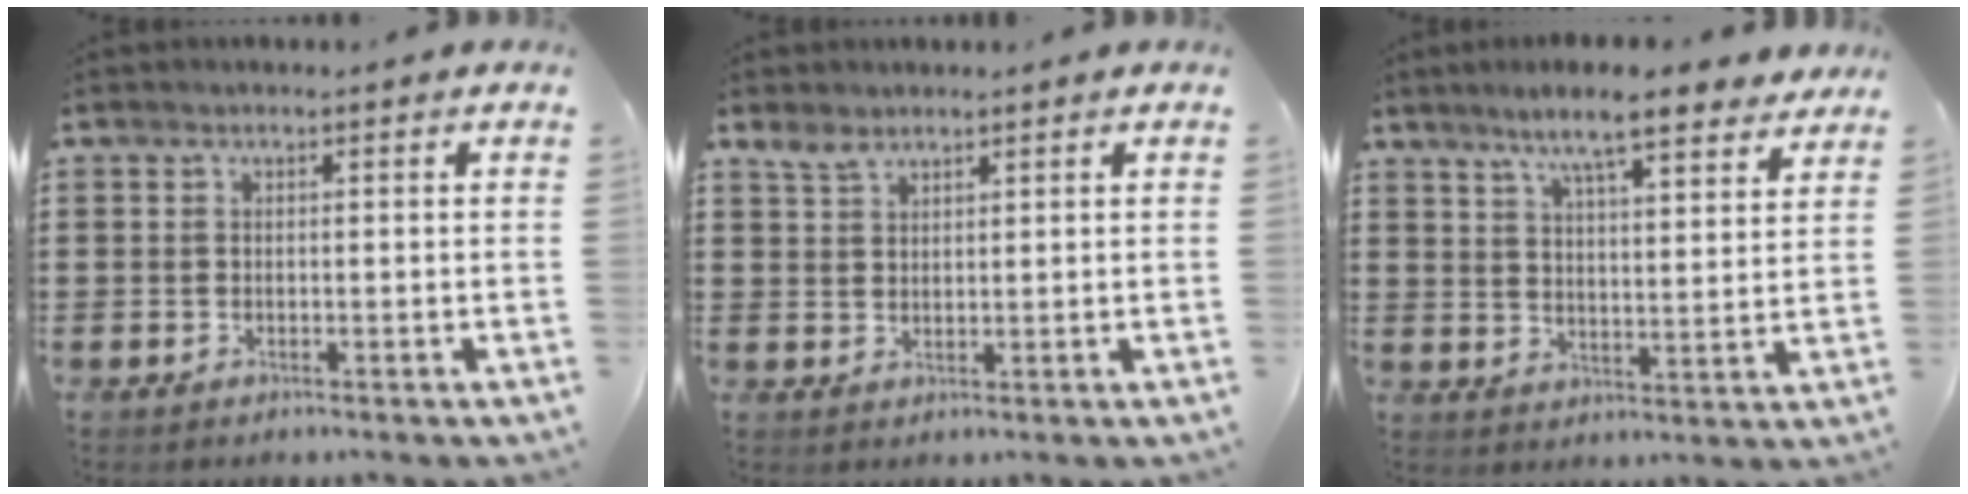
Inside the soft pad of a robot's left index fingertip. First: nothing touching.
{"total": 2.6, "force": [2.1, 1.2, 1.0], "torque": [-0.024, 0.002, 0.040]}
{"total": 7.8, "force": [6.5, 0.9, 4.3], "torque": [-0.089, -0.024, 0.109]}